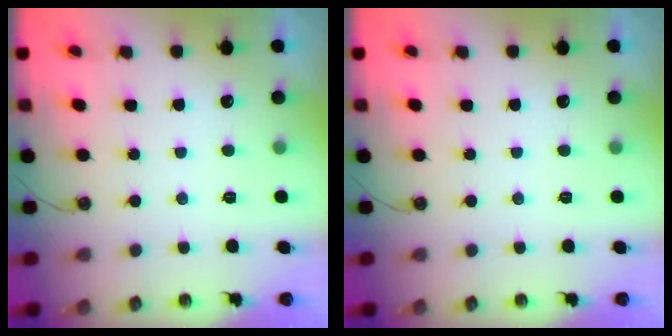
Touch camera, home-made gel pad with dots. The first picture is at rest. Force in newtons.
{"total": 0.0}